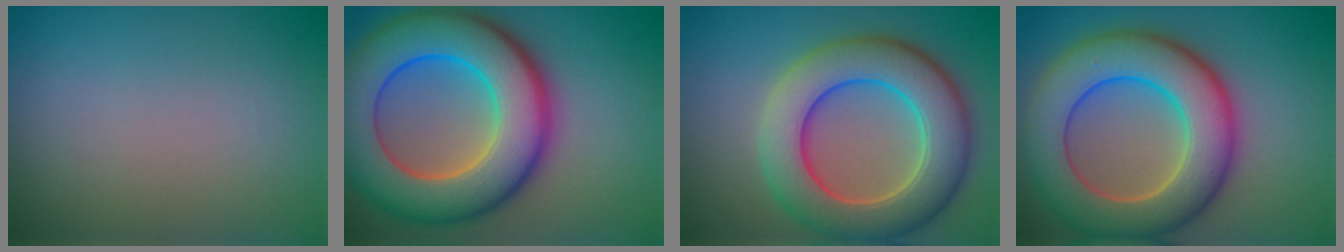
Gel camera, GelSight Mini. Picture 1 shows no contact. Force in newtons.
{"total": 13.4, "press": 13.4, "slide": 0.4}
{"total": 9.7, "press": 9.7, "slide": 0.3}
{"total": 11.0, "press": 11.0, "slide": 0.9}